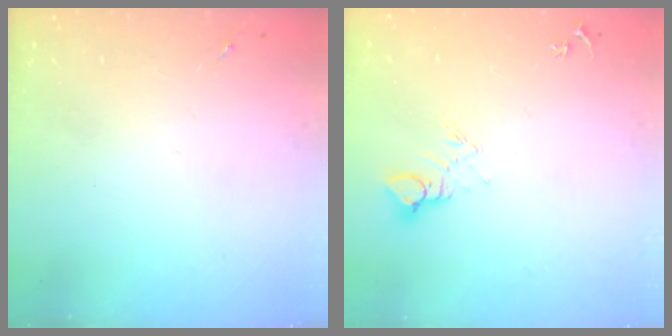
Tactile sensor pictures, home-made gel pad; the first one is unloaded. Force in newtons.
{"total": 5.5, "press": 5.5, "slide": 0.4}